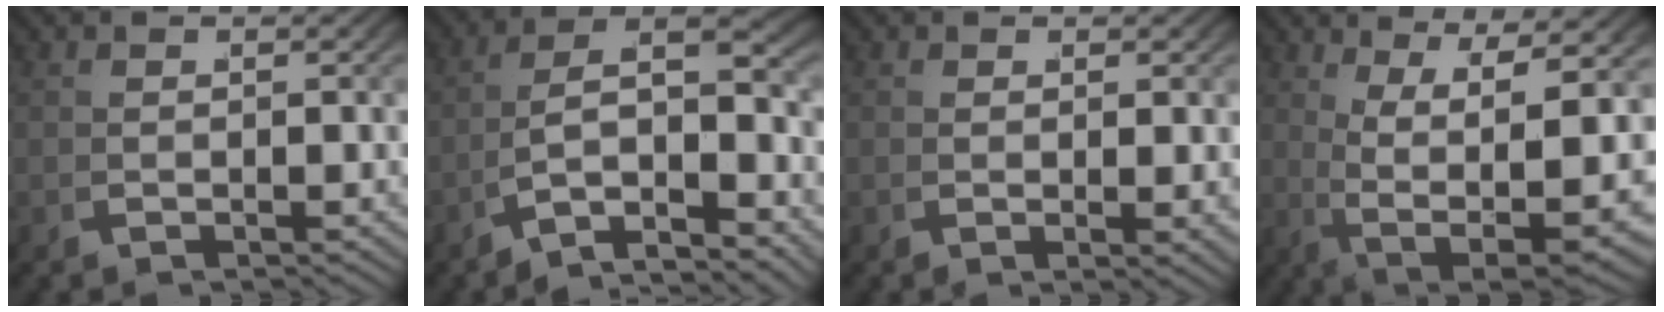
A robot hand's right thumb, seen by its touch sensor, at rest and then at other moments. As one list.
[{"total": 10.0, "force": [-1.8, 6.3, 7.6], "torque": [-0.155, -0.038, -0.018]}, {"total": 1.5, "force": [0.3, 0.5, 1.4], "torque": [-0.024, 0.002, 0.003]}, {"total": 9.5, "force": [0.1, 4.8, 8.2], "torque": [-0.141, -0.037, 0.030]}]